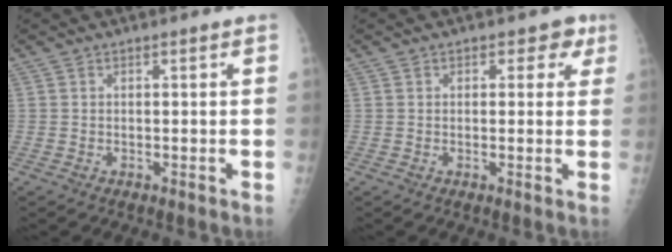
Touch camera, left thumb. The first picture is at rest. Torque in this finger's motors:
{"motor_torque": [-0.07, 0.10, -0.41, -0.13, 0.00]}